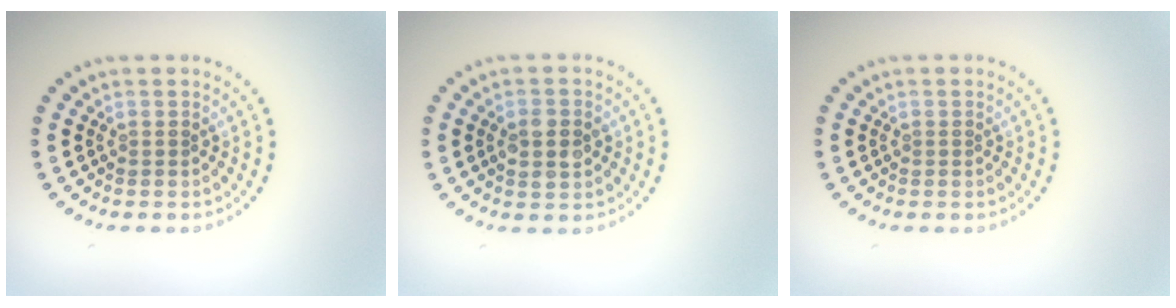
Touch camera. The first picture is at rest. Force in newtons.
{"total": 2.8, "press": 2.8, "slide": 0.2}
{"total": 0.0}